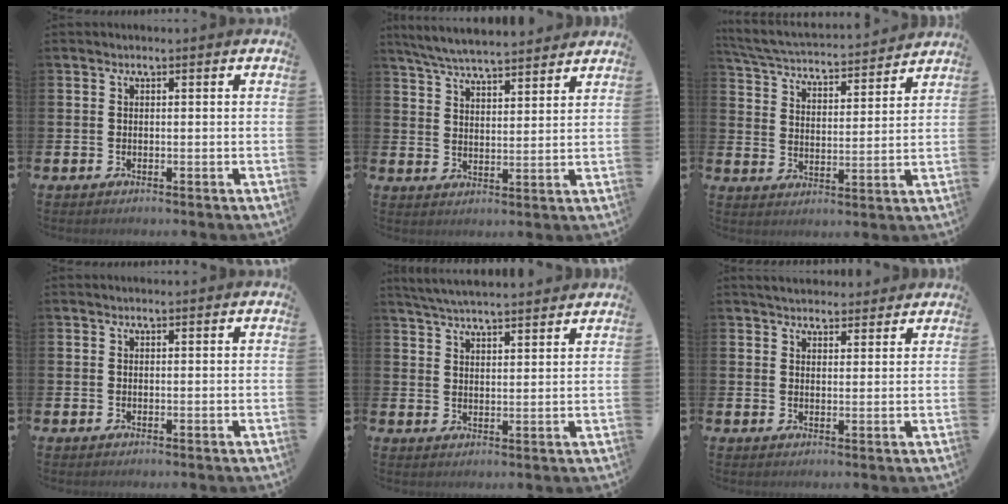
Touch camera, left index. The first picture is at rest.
{"total": 6.3, "force": [6.1, 0.5, 1.5], "torque": [-0.054, -0.029, 0.111]}
{"total": 5.0, "force": [4.8, 0.7, 0.9], "torque": [-0.044, -0.044, 0.079]}
{"total": 0.0}
{"total": 4.8, "force": [4.8, 0.0, 0.7], "torque": [-0.033, -0.022, 0.087]}
{"total": 3.6, "force": [3.4, 0.9, 0.2], "torque": [-0.007, -0.013, 0.063]}